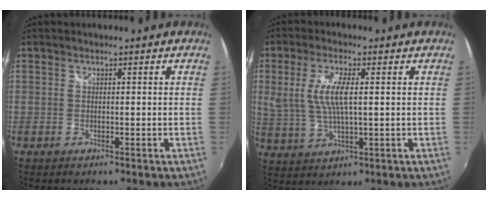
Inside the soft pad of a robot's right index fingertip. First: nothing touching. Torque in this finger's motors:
{"motor_torque": [0.32, -0.08, 0.21, 0.13]}